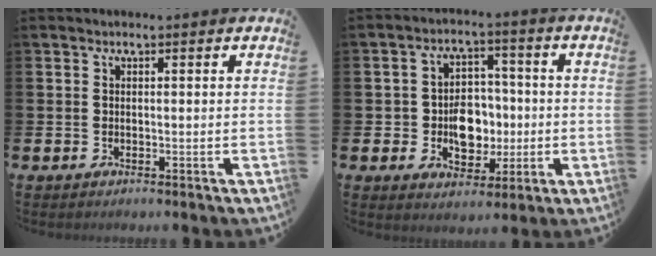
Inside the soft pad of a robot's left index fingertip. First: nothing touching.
{"total": 6.5, "force": [-1.2, 5.2, 3.7], "torque": [-0.062, 0.011, -0.027]}